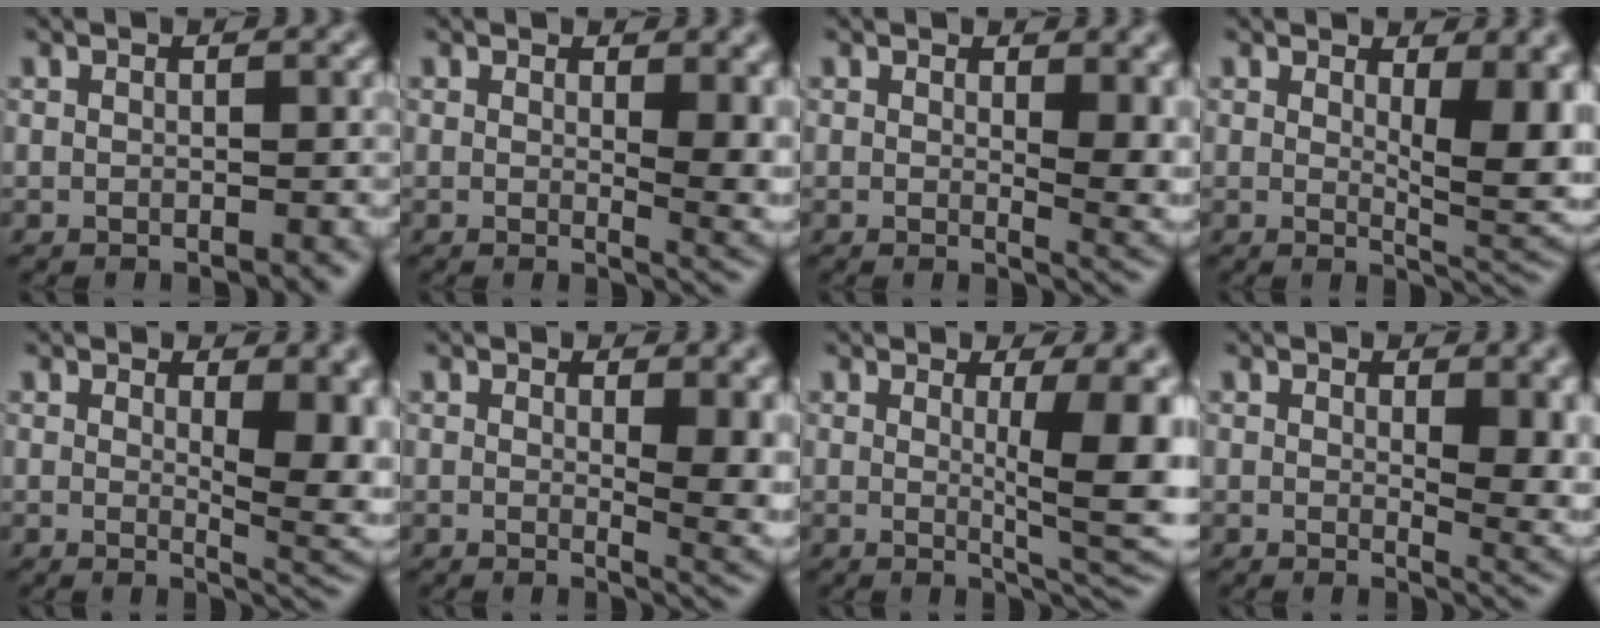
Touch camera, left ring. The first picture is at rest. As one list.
[{"total": 5.3, "force": [1.0, 2.0, 4.7], "torque": [-0.055, -0.010, 0.019]}, {"total": 5.5, "force": [1.1, 2.3, 4.9], "torque": [-0.059, -0.011, 0.022]}, {"total": 7.9, "force": [1.5, 2.9, 7.2], "torque": [-0.086, -0.011, 0.031]}, {"total": 7.4, "force": [1.2, 3.0, 6.6], "torque": [-0.071, -0.012, 0.029]}, {"total": 6.2, "force": [1.0, 2.4, 5.6], "torque": [-0.065, -0.013, 0.022]}, {"total": 8.6, "force": [1.2, 2.3, 8.2], "torque": [-0.099, -0.010, 0.022]}, {"total": 6.0, "force": [1.0, 2.6, 5.3], "torque": [-0.064, -0.011, 0.022]}]